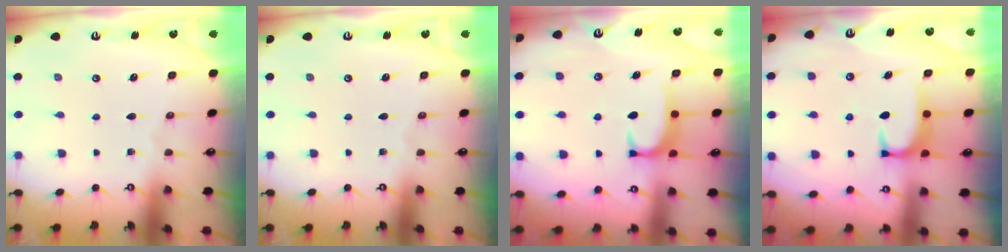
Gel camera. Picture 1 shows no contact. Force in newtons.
{"total": 0.0}
{"total": 1.8, "press": 1.8, "slide": 0.5}
{"total": 2.0, "press": 1.9, "slide": 0.5}